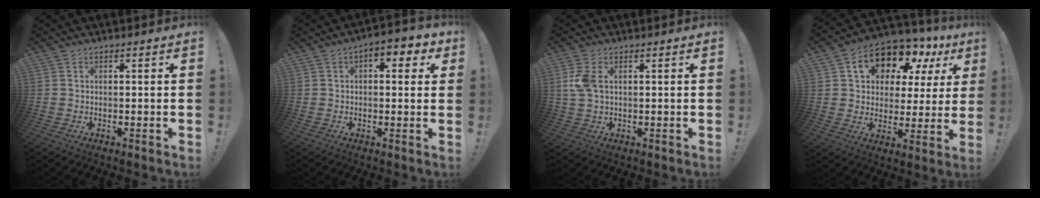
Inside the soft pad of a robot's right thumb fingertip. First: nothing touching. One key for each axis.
{"total": 5.1, "fx": 1.7, "fy": 2.8, "fz": 4.0, "tx": -0.040, "ty": -0.005, "tz": 0.022}
{"total": 5.0, "fx": 1.2, "fy": 2.7, "fz": 4.1, "tx": -0.086, "ty": -0.001, "tz": 0.017}
{"total": 13.7, "fx": 8.3, "fy": 8.3, "fz": 7.0, "tx": -0.110, "ty": -0.057, "tz": 0.146}